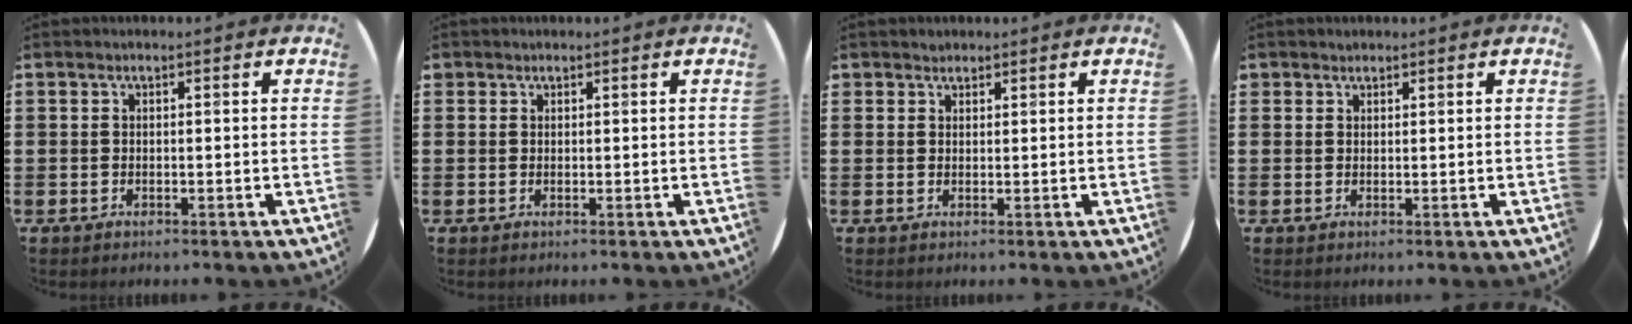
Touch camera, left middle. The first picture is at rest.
{"total": 0.6, "force": [0.5, 0.3, -0.1], "torque": [0.003, 0.004, 0.010]}
{"total": 1.1, "force": [1.0, 0.4, -0.1], "torque": [0.002, 0.002, 0.019]}
{"total": 0.9, "force": [0.8, 0.3, -0.2], "torque": [0.003, 0.004, 0.016]}